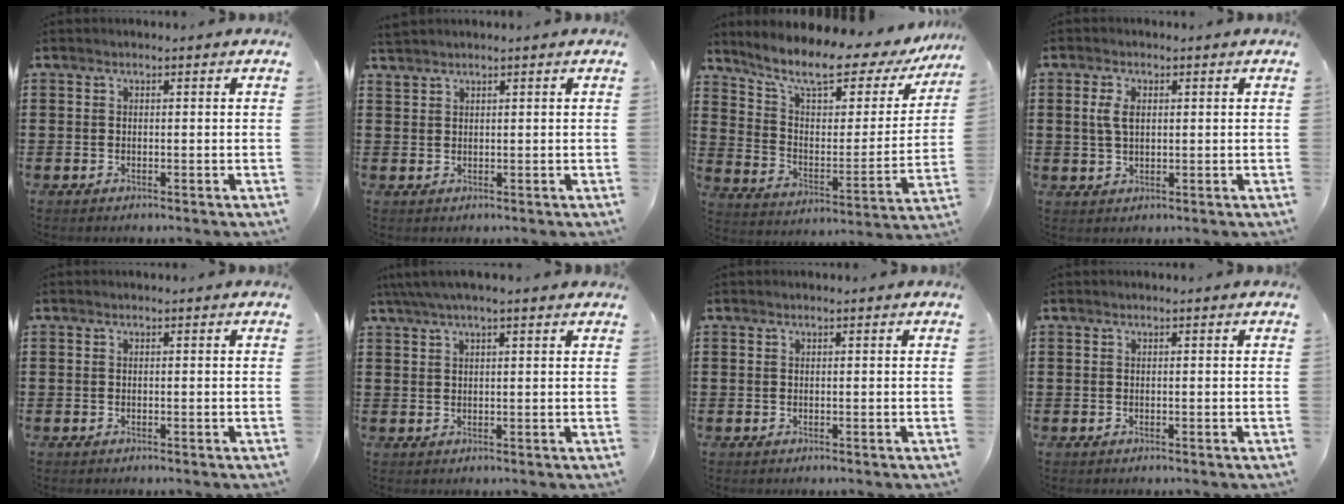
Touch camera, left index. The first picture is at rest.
{"total": 1.3, "force": [1.3, 0.2, 0.1], "torque": [-0.004, 0.000, 0.026]}
{"total": 10.3, "force": [7.9, 2.3, 6.3], "torque": [-0.138, -0.049, 0.128]}
{"total": 3.5, "force": [0.7, 1.9, 2.9], "torque": [-0.069, 0.007, 0.009]}
{"total": 0.0}
{"total": 3.6, "force": [2.5, 0.5, 2.5], "torque": [-0.053, 0.002, 0.045]}
{"total": 0.0}
{"total": 0.0}